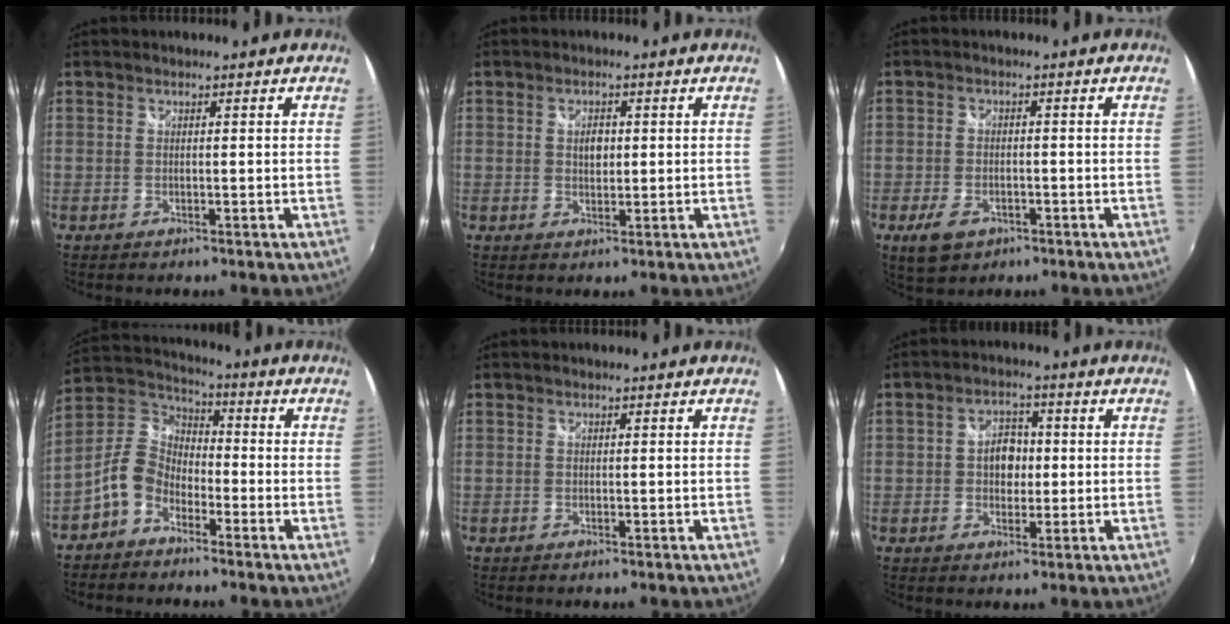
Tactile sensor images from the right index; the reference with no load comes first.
{"total": 2.7, "force": [0.4, 1.8, 1.9], "torque": [-0.030, 0.004, 0.006]}
{"total": 6.3, "force": [-3.4, 3.7, 3.7], "torque": [-0.093, -0.010, -0.055]}
{"total": 8.9, "force": [-5.1, 5.8, 4.4], "torque": [-0.094, 0.024, -0.110]}
{"total": 0.0}
{"total": 5.2, "force": [0.0, 4.1, 3.2], "torque": [-0.051, 0.012, 0.000]}